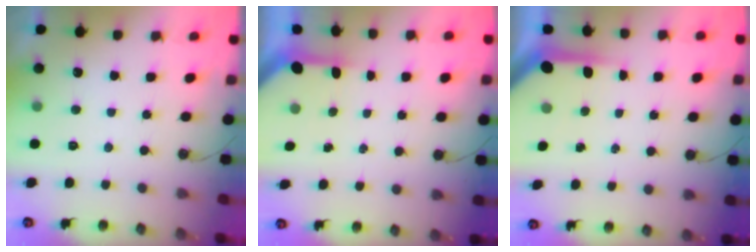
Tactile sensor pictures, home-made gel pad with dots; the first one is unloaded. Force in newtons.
{"total": 3.4, "press": 3.4, "slide": 0.3}
{"total": 6.2, "press": 6.2, "slide": 0.4}